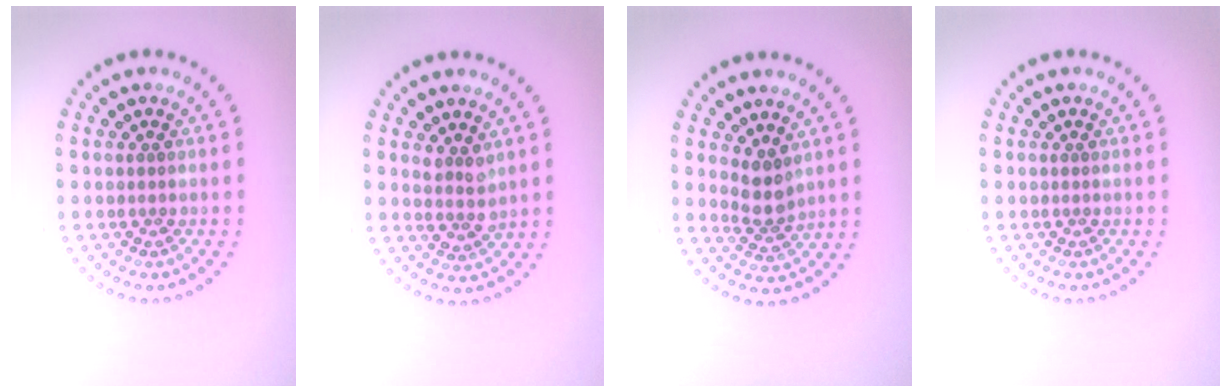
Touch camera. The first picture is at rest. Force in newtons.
{"total": 1.9, "press": 1.5, "slide": 1.2}
{"total": 2.5, "press": 2.0, "slide": 1.5}
{"total": 0.0}